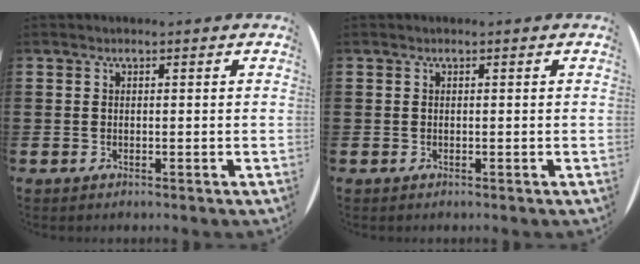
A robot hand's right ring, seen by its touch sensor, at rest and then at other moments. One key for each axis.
{"total": 0.0}